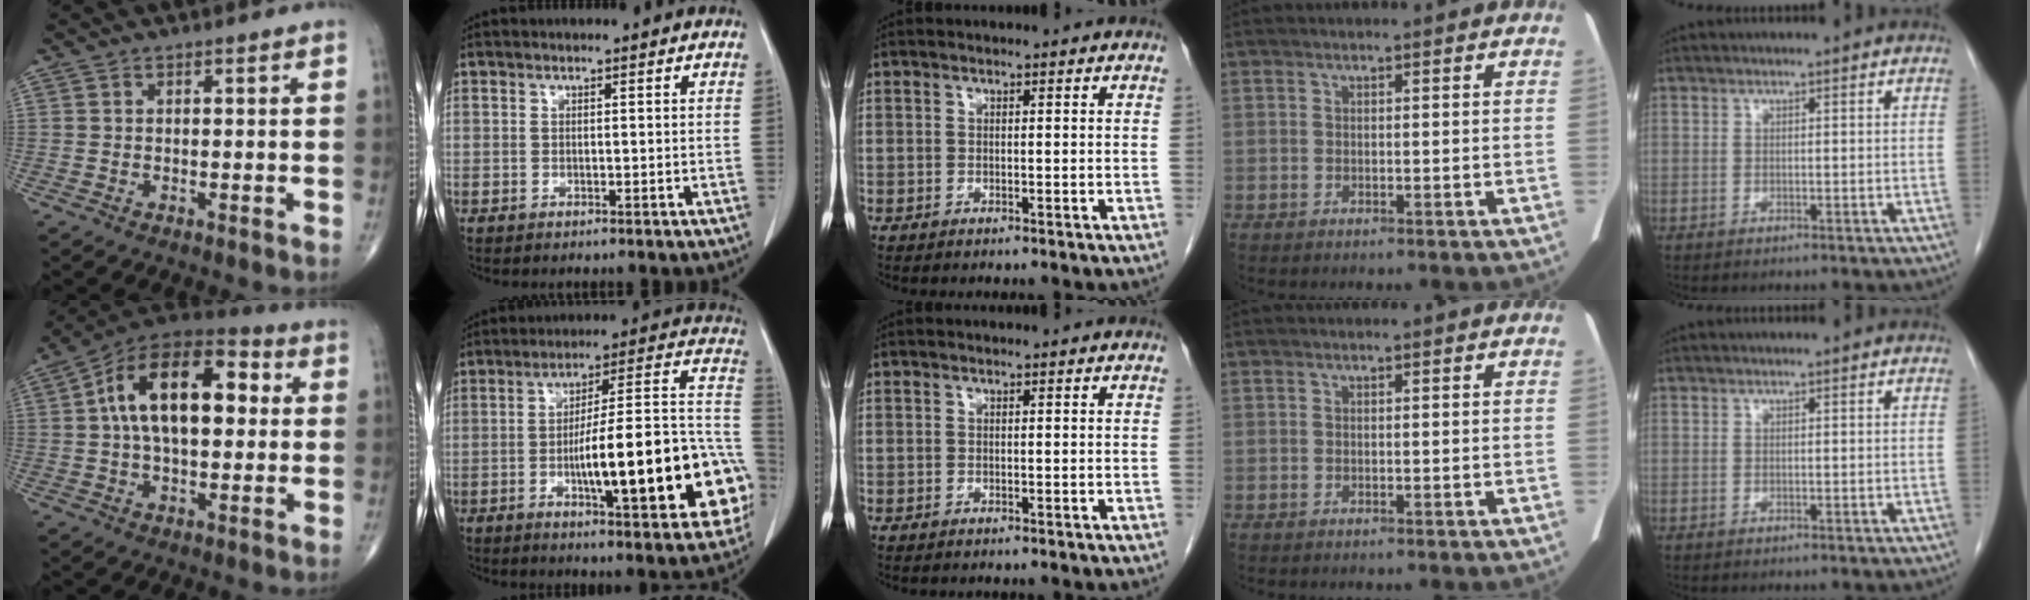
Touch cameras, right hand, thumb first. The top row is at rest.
{"thumb": {"total": 19.4, "force": [3.0, 10.5, 16.0], "torque": [-0.246, 0.032, 0.036]}, "index": {"total": 22.5, "force": [-6.2, 4.2, 21.2], "torque": [-0.229, 0.031, -0.076]}}